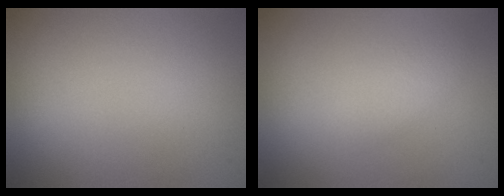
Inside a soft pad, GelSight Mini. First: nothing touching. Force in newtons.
{"total": 1.7, "press": 1.7, "slide": 0.1}